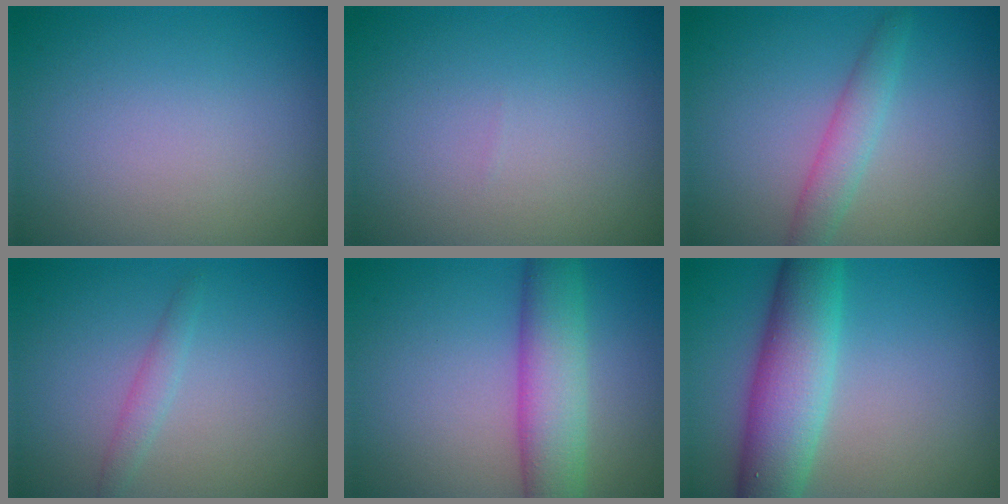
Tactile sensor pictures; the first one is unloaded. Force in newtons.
{"total": 0.0}
{"total": 2.4, "press": 2.4, "slide": 0.1}
{"total": 1.2, "press": 1.2, "slide": 0.1}
{"total": 6.0, "press": 6.0, "slide": 0.2}
{"total": 7.3, "press": 7.3, "slide": 0.3}